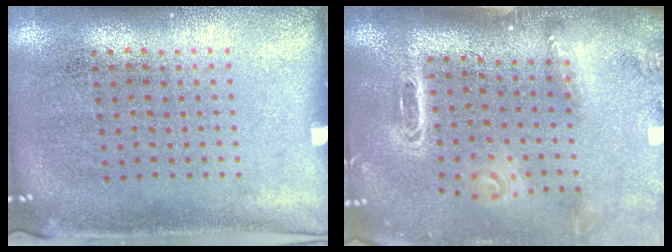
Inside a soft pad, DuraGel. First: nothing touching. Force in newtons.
{"total": 3.0, "press": 2.1, "slide": 2.1}